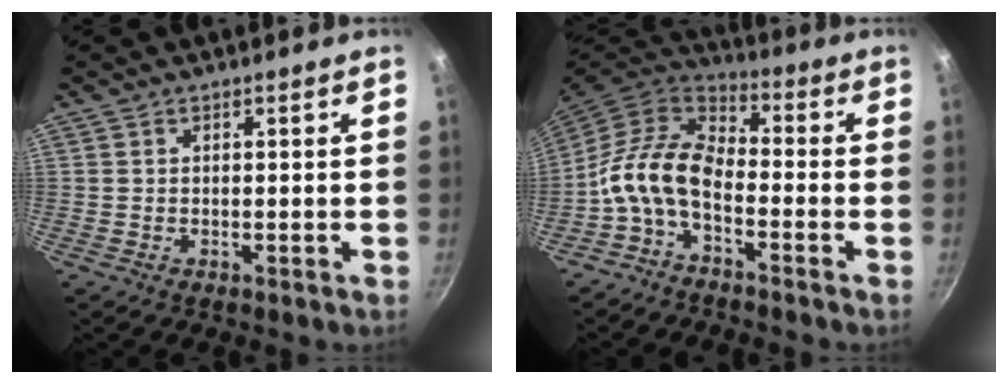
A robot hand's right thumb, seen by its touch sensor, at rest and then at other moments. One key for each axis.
{"total": 11.1, "fx": -3.5, "fy": 6.3, "fz": 8.4, "tx": -0.157, "ty": 0.047, "tz": -0.085}